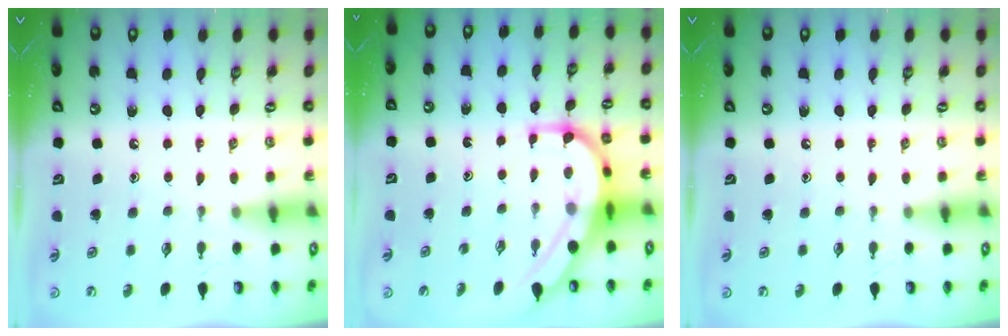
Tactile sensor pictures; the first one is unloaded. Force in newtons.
{"total": 8.6, "press": 8.5, "slide": 0.9}
{"total": 0.0}